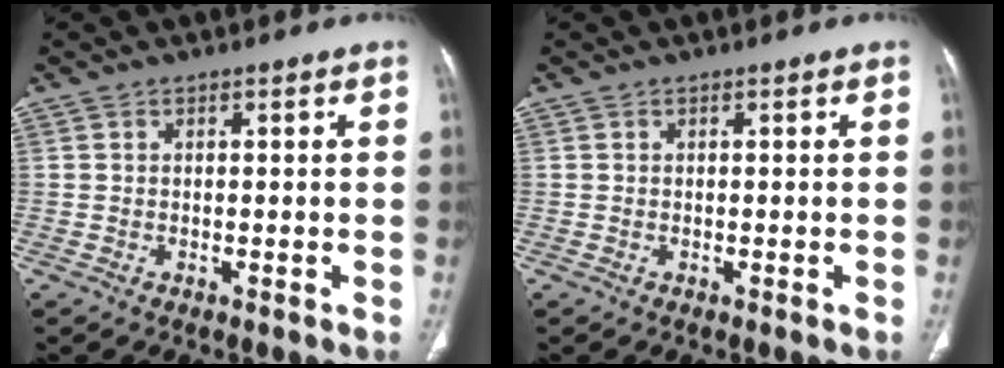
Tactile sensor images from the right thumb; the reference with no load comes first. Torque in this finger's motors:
{"motor_torque": [0.32, 0.32, 0.13, -0.08, 0.09]}